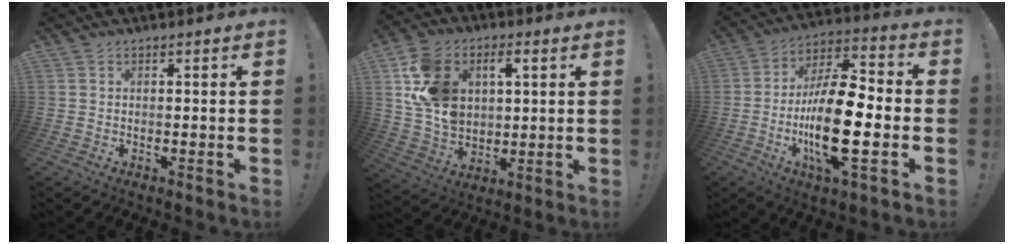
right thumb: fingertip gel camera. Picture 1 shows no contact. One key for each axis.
{"total": 15.8, "fx": 5.0, "fy": 11.8, "fz": 9.2, "tx": -0.176, "ty": -0.014, "tz": 0.100}
{"total": 20.4, "fx": -4.7, "fy": 7.0, "fz": 18.5, "tx": -0.343, "ty": 0.010, "tz": -0.079}